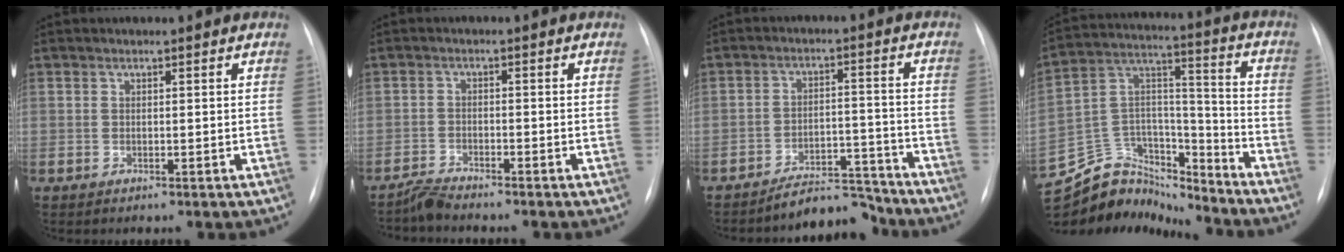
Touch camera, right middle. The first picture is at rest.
{"total": 2.6, "force": [-2.5, -0.4, 0.2], "torque": [-0.010, -0.015, -0.053]}
{"total": 6.5, "force": [-6.4, 1.2, 0.4], "torque": [0.001, 0.027, -0.098]}
{"total": 17.7, "force": [-16.7, 5.6, 2.1], "torque": [-0.048, 0.074, -0.280]}